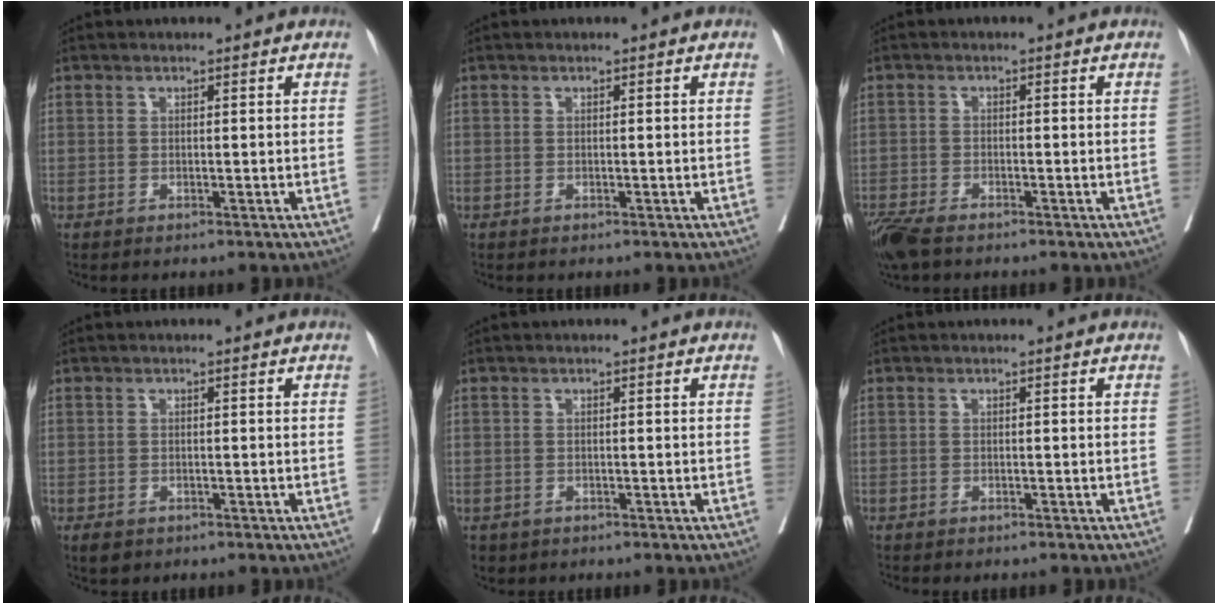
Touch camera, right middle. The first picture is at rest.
{"total": 0.0}
{"total": 5.7, "force": [-4.4, 1.9, 3.1], "torque": [-0.061, -0.013, -0.081]}
{"total": 2.1, "force": [-1.5, 1.3, 0.8], "torque": [-0.011, -0.001, -0.017]}
{"total": 1.8, "force": [-1.1, 1.4, 0.3], "torque": [-0.004, 0.001, -0.014]}
{"total": 1.5, "force": [-1.3, 0.3, 0.6], "torque": [-0.012, -0.003, -0.018]}